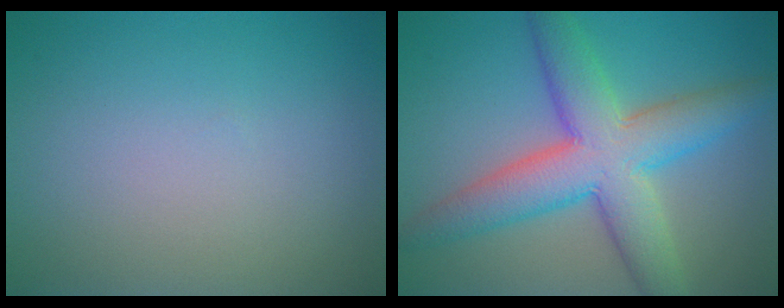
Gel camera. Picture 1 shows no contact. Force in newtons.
{"total": 8.5, "press": 8.5, "slide": 0.3}